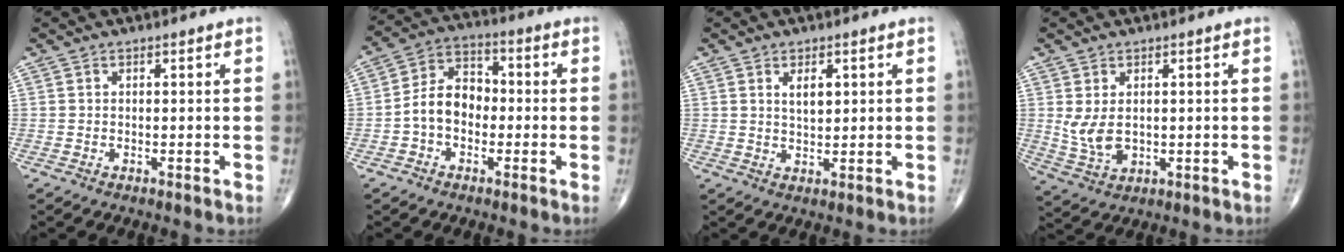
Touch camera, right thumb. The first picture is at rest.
{"total": 9.9, "force": [-2.0, 7.3, 6.4], "torque": [-0.100, 0.041, -0.052]}
{"total": 3.4, "force": [1.3, 1.7, 2.7], "torque": [-0.033, -0.010, 0.023]}
{"total": 5.7, "force": [0.7, 3.6, 4.4], "torque": [-0.084, -0.009, 0.027]}